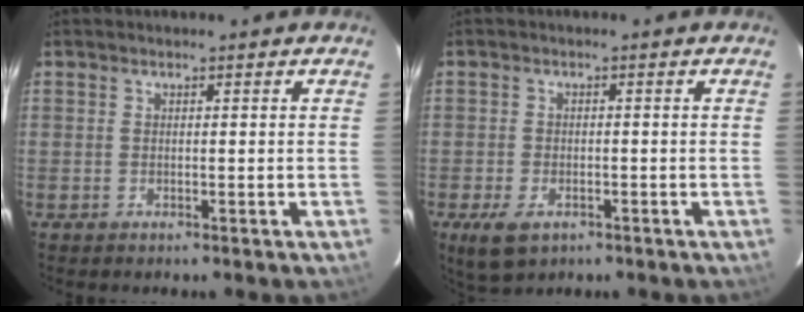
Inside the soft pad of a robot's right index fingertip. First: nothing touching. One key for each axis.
{"total": 5.7, "fx": -3.1, "fy": 3.3, "fz": 3.5, "tx": -0.083, "ty": -0.016, "tz": -0.051}